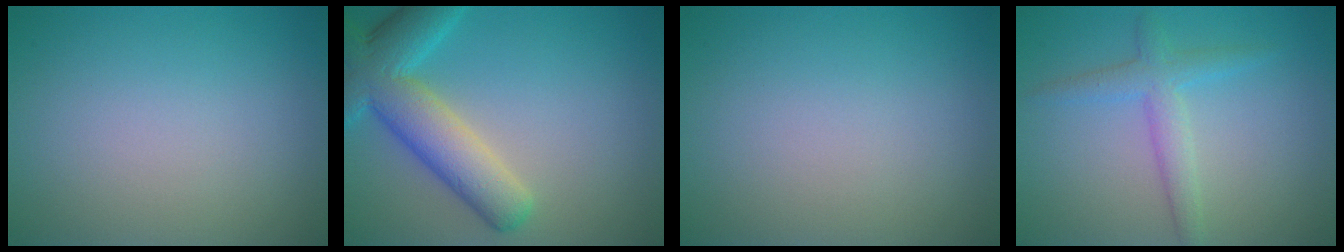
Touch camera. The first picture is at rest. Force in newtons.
{"total": 7.6, "press": 7.6, "slide": 0.6}
{"total": 0.0}
{"total": 2.7, "press": 2.7, "slide": 0.2}